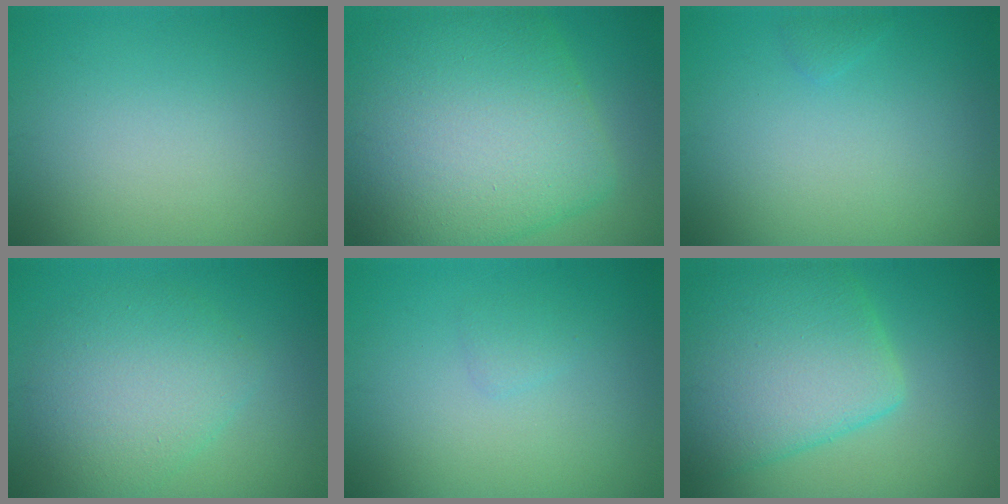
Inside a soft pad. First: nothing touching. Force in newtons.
{"total": 13.7, "press": 13.7, "slide": 0.5}
{"total": 0.5, "press": 0.5, "slide": 0.0}
{"total": 4.8, "press": 4.8, "slide": 0.2}
{"total": 0.8, "press": 0.8, "slide": 0.0}
{"total": 8.9, "press": 8.9, "slide": 0.4}